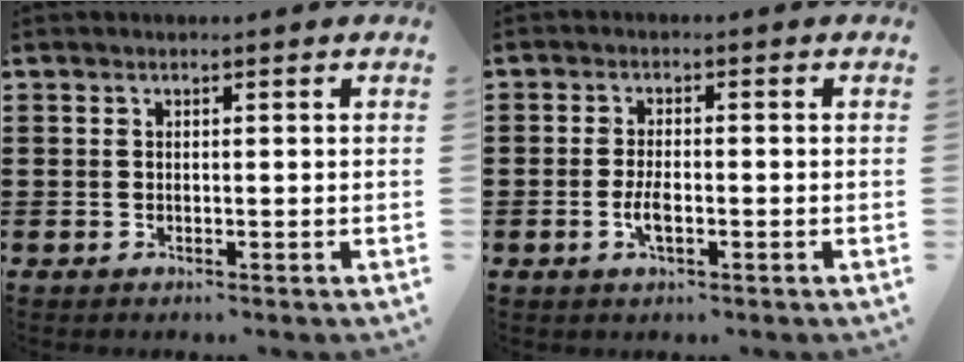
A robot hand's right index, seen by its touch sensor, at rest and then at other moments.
{"total": 3.0, "force": [-1.1, 1.0, 2.7], "torque": [-0.063, -0.005, -0.022]}